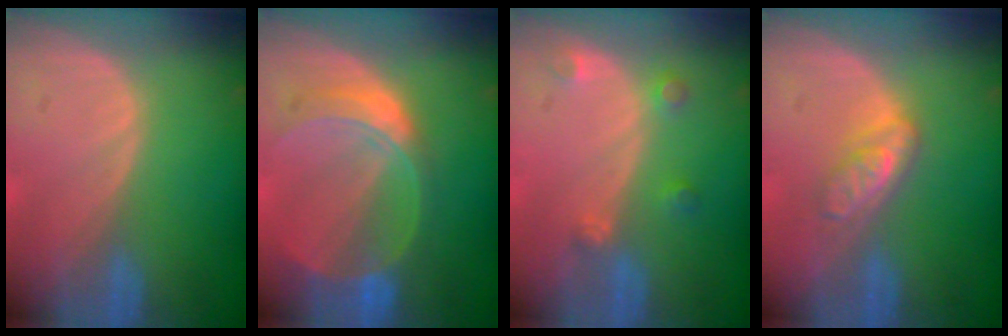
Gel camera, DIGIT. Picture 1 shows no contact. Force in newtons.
{"total": 7.6, "press": 6.7, "slide": 3.5}
{"total": 2.6, "press": 2.5, "slide": 0.5}
{"total": 4.6, "press": 4.1, "slide": 2.2}